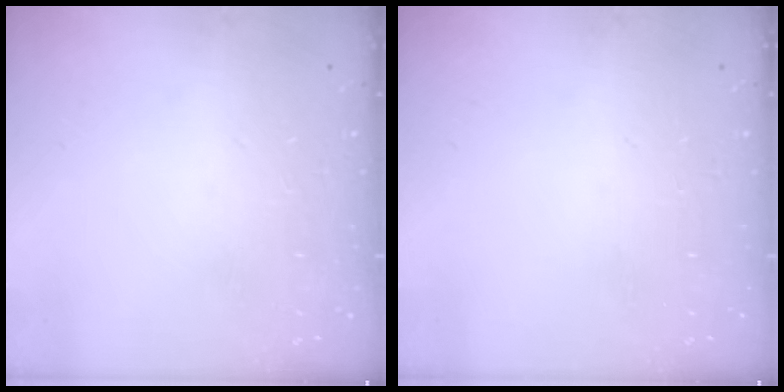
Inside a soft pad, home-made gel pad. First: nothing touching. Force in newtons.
{"total": 0.0}